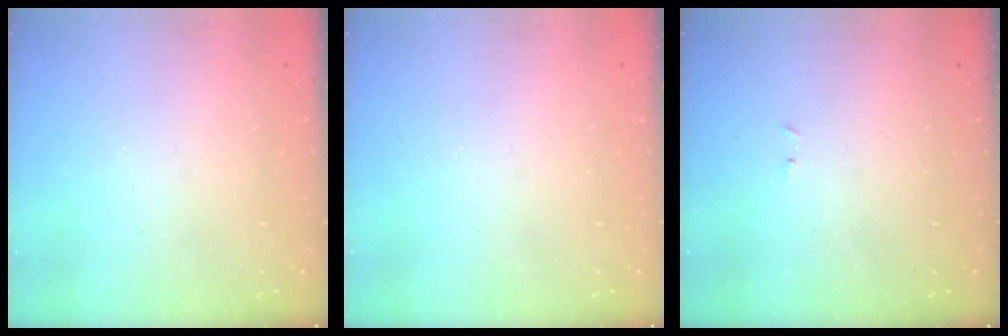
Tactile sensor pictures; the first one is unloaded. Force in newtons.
{"total": 0.0}
{"total": 2.9, "press": 2.9, "slide": 0.4}